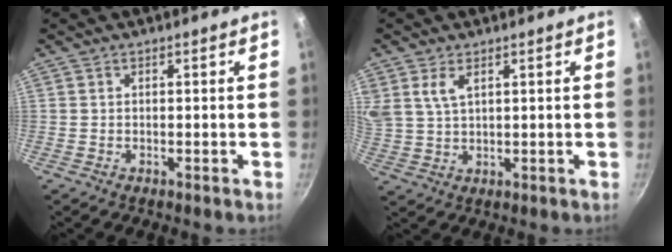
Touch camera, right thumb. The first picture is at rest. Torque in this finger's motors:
{"motor_torque": [0.24, 0.24, 0.76, 0.55, 0.06]}